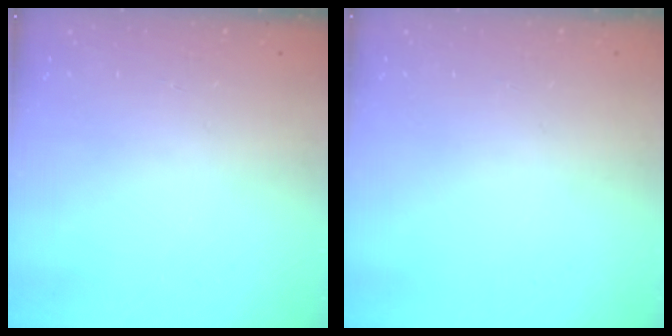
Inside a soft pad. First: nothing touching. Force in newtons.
{"total": 0.0}